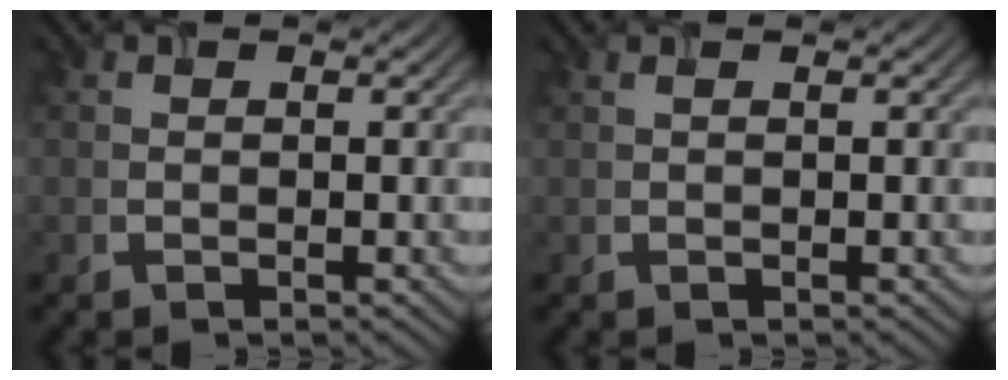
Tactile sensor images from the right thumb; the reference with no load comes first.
{"total": 0.0}